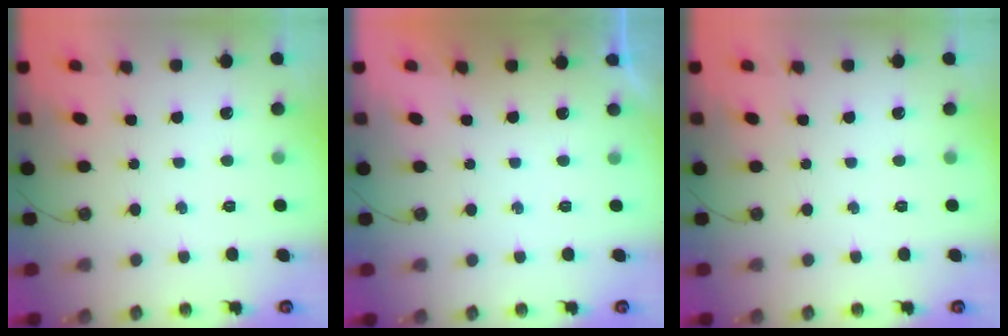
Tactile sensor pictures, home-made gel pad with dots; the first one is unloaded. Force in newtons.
{"total": 0.0}
{"total": 0.0}